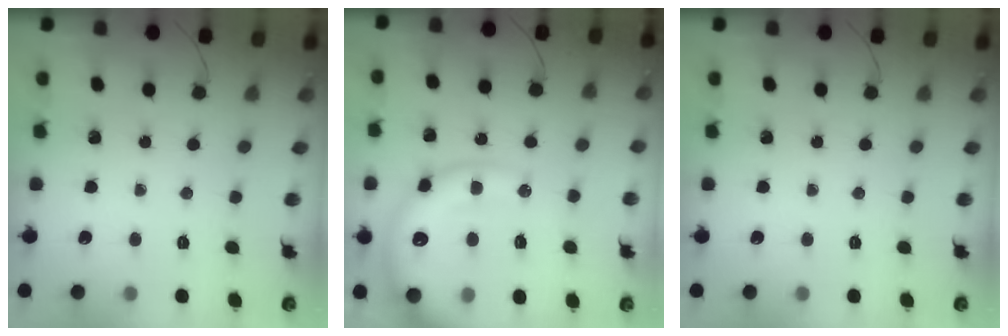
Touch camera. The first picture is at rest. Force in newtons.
{"total": 17.9, "press": 17.6, "slide": 3.1}
{"total": 0.0}